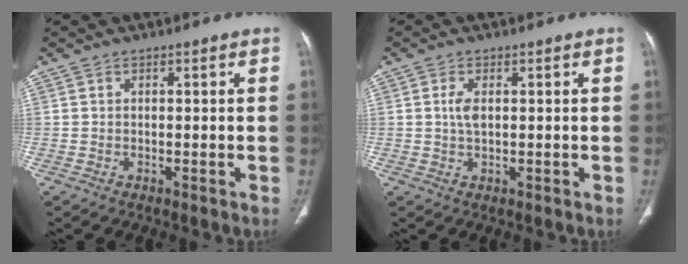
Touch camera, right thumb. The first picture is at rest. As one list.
[{"total": 2.6, "force": [0.4, 1.3, 2.3], "torque": [-0.050, 0.000, 0.008]}]